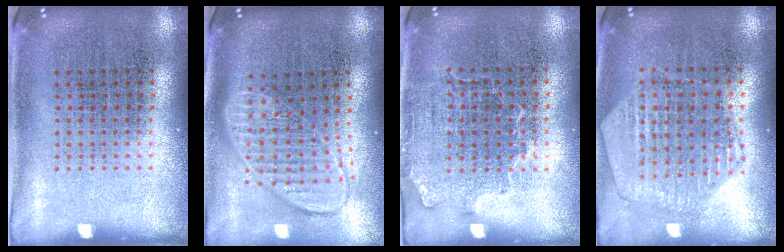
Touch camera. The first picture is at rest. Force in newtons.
{"total": 1.8, "press": 1.5, "slide": 1.0}
{"total": 1.4, "press": 1.1, "slide": 0.8}
{"total": 1.2, "press": 1.2, "slide": 0.2}